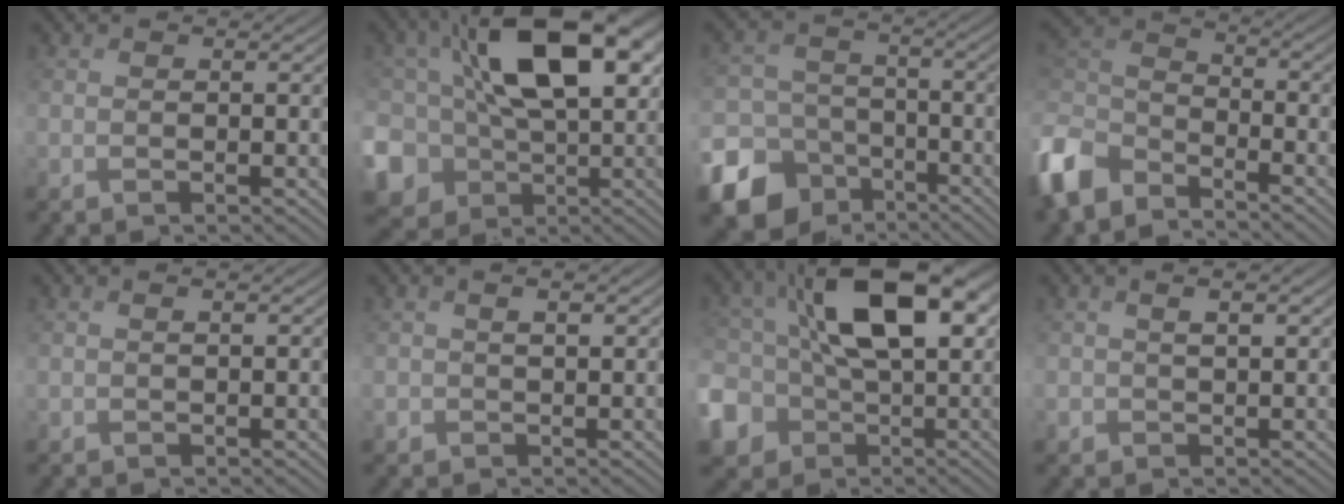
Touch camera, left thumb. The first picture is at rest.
{"total": 18.1, "force": [2.4, 12.7, 12.6], "torque": [-0.239, -0.015, 0.053]}
{"total": 16.2, "force": [-8.9, 12.7, 4.6], "torque": [-0.160, -0.064, -0.156]}
{"total": 9.2, "force": [-6.6, 4.7, 4.4], "torque": [-0.120, -0.010, -0.157]}
{"total": 1.1, "force": [0.7, 0.4, 0.7], "torque": [-0.019, -0.001, 0.017]}
{"total": 2.0, "force": [0.9, 1.1, 1.4], "torque": [-0.030, -0.002, 0.021]}
{"total": 15.8, "force": [-0.3, 10.8, 11.5], "torque": [-0.223, -0.010, -0.012]}
{"total": 2.4, "force": [1.0, 1.4, 1.7], "torque": [-0.037, -0.002, 0.024]}